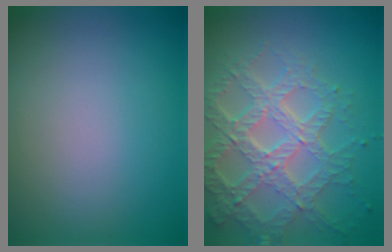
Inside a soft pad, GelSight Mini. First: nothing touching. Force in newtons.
{"total": 7.2, "press": 5.1, "slide": 5.1}